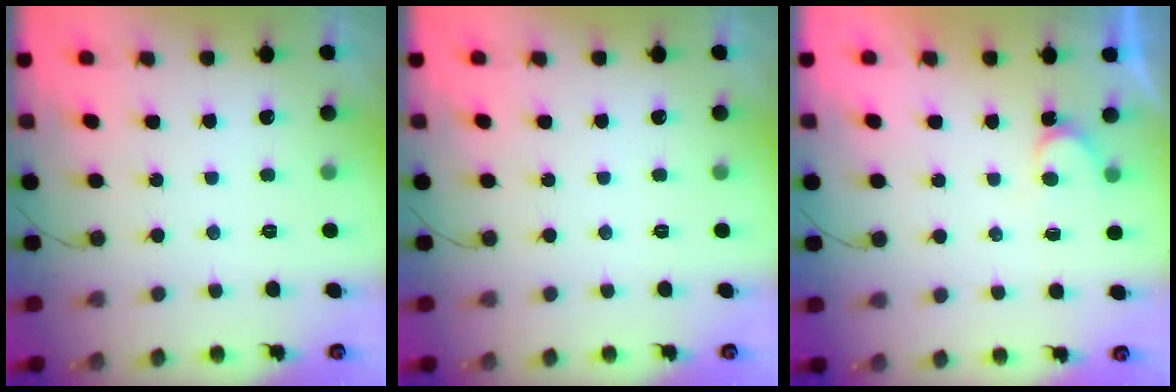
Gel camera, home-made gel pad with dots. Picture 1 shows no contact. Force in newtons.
{"total": 0.0}
{"total": 3.5, "press": 3.5, "slide": 0.2}